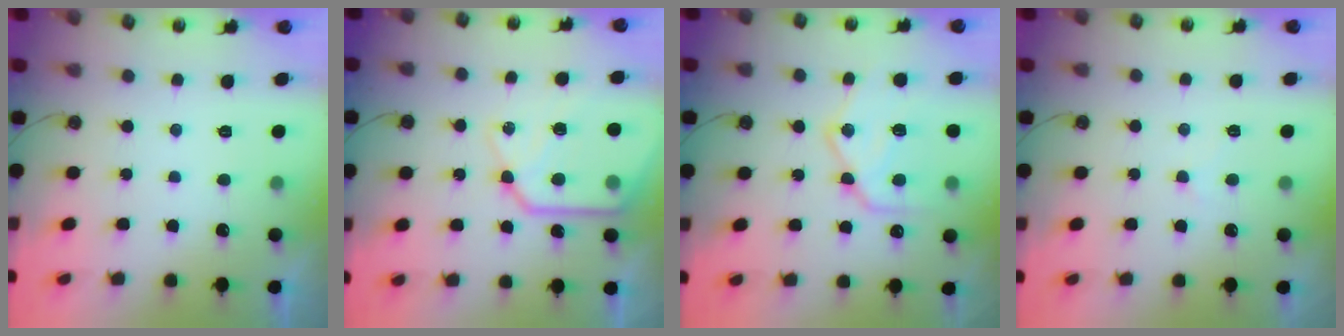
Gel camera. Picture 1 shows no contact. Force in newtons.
{"total": 18.1, "press": 18.0, "slide": 1.7}
{"total": 18.2, "press": 18.1, "slide": 1.8}
{"total": 6.7, "press": 6.7, "slide": 0.8}